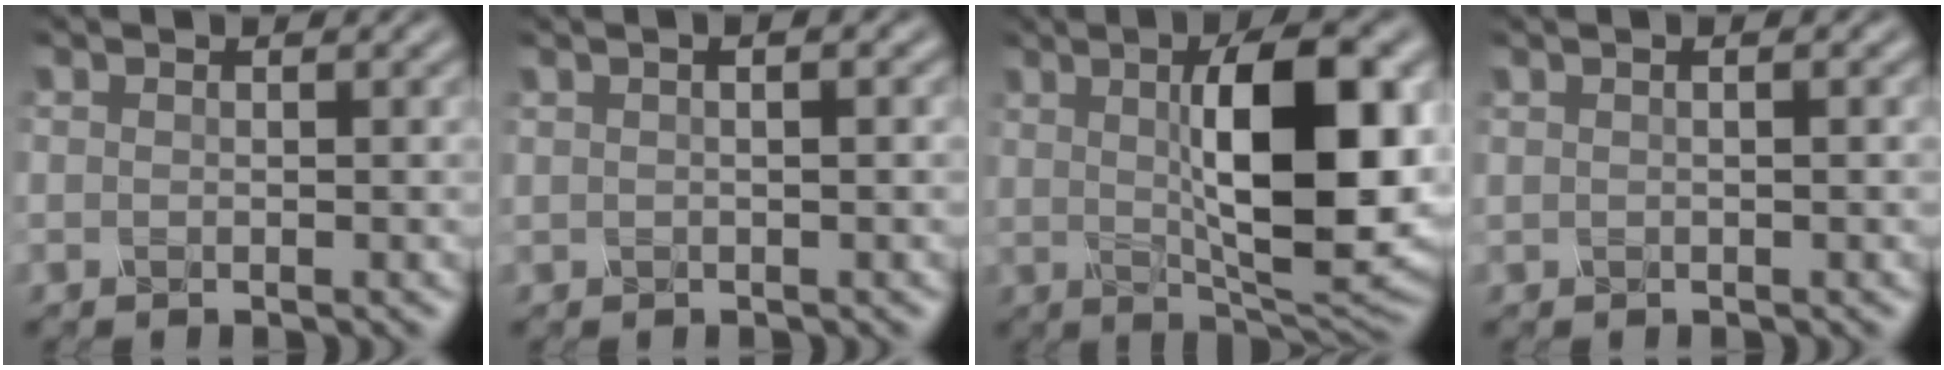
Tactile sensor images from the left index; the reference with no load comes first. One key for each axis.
{"total": 2.3, "fx": 1.1, "fy": 0.9, "fz": 1.8, "tx": -0.013, "ty": 0.008, "tz": 0.001}
{"total": 12.0, "fx": 1.8, "fy": 3.8, "fz": 11.2, "tx": -0.155, "ty": 0.002, "tz": 0.031}
{"total": 1.0, "fx": 0.5, "fy": 0.3, "fz": 0.8, "tx": -0.014, "ty": 0.000, "tz": 0.005}